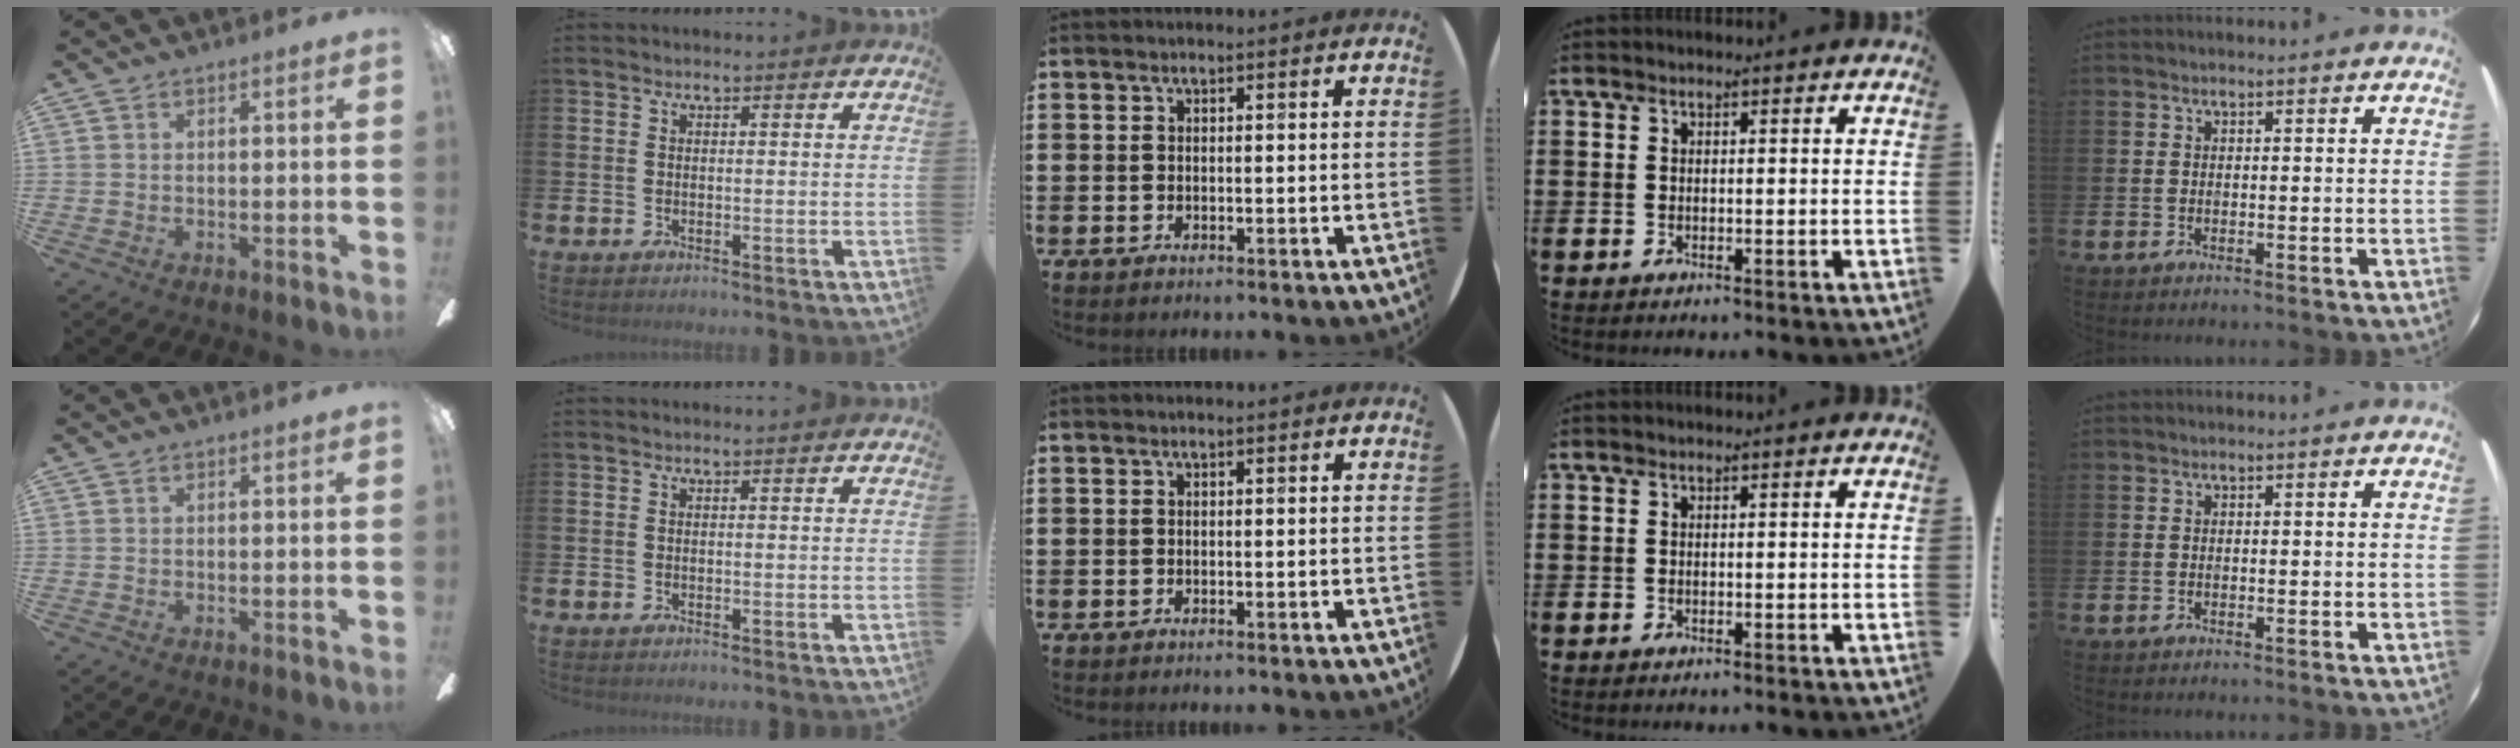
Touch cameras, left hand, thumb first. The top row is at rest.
{}